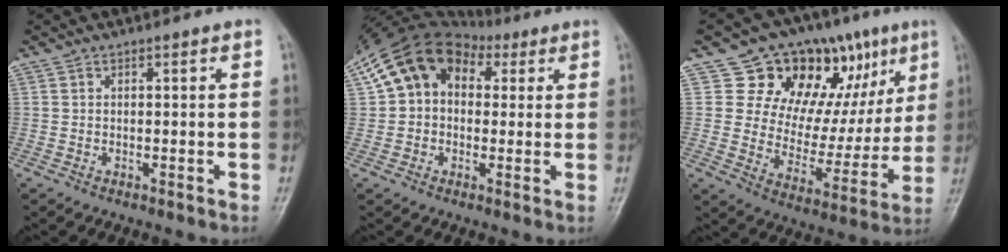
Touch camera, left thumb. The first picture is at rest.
{"total": 14.3, "force": [4.4, 10.6, 8.6], "torque": [-0.148, 0.041, 0.068]}
{"total": 19.6, "force": [9.6, 12.0, 12.1], "torque": [-0.094, -0.029, 0.151]}